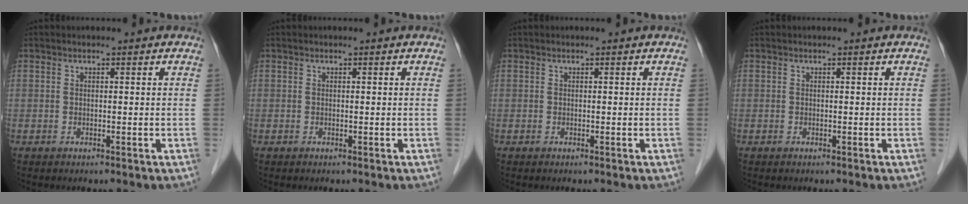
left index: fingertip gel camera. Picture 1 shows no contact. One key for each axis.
{"total": 0.0}
{"total": 0.0}
{"total": 0.0}